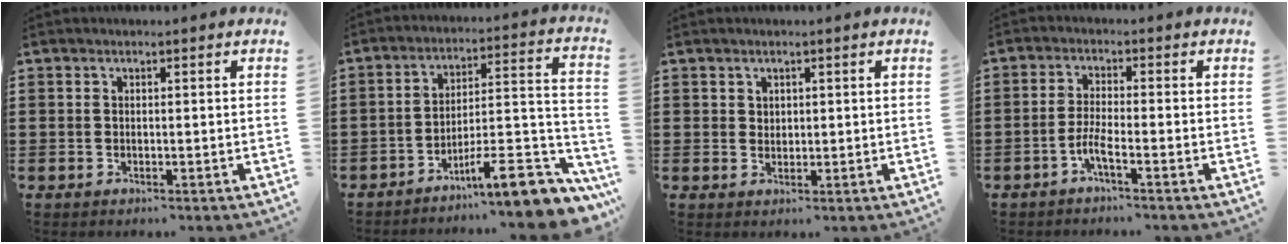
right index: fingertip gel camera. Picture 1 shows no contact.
{"total": 10.4, "force": [-7.8, 1.7, 6.6], "torque": [-0.092, 0.013, -0.143]}
{"total": 1.4, "force": [1.0, 1.0, 0.1], "torque": [-0.004, 0.004, 0.019]}
{"total": 3.5, "force": [-2.1, 0.0, 2.8], "torque": [-0.064, -0.009, -0.042]}